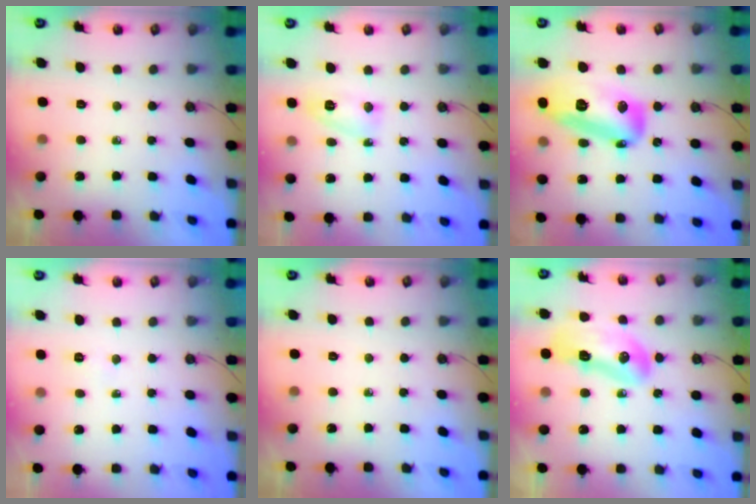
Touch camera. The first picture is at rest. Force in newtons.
{"total": 5.5, "press": 5.4, "slide": 0.8}
{"total": 17.6, "press": 17.5, "slide": 1.5}
{"total": 4.7, "press": 2.4, "slide": 4.0}
{"total": 0.0}
{"total": 13.1, "press": 13.0, "slide": 1.3}